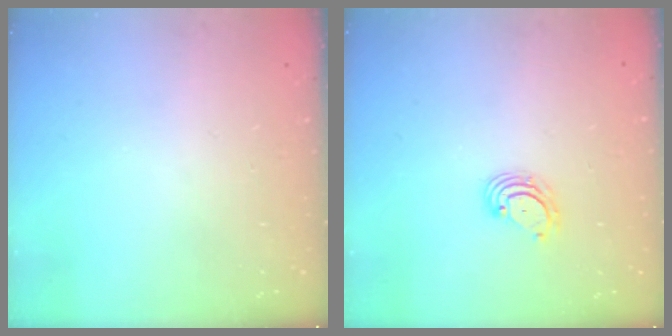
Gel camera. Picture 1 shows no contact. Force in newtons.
{"total": 4.0, "press": 3.9, "slide": 0.4}